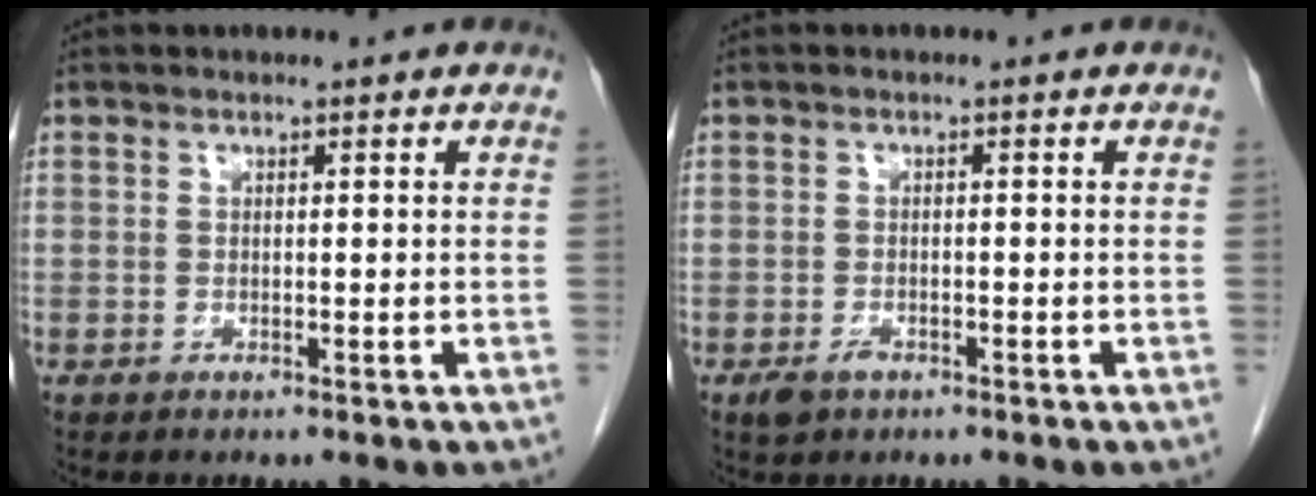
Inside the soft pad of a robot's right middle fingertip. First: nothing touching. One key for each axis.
{"total": 2.1, "fx": -1.3, "fy": 1.1, "fz": 1.2, "tx": -0.022, "ty": 0.000, "tz": -0.016}